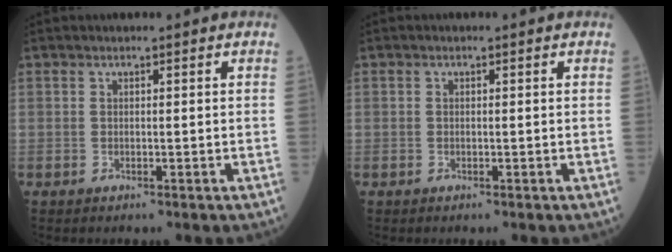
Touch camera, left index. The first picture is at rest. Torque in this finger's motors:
{"motor_torque": [-0.04, -0.04, 0.00, 0.01]}